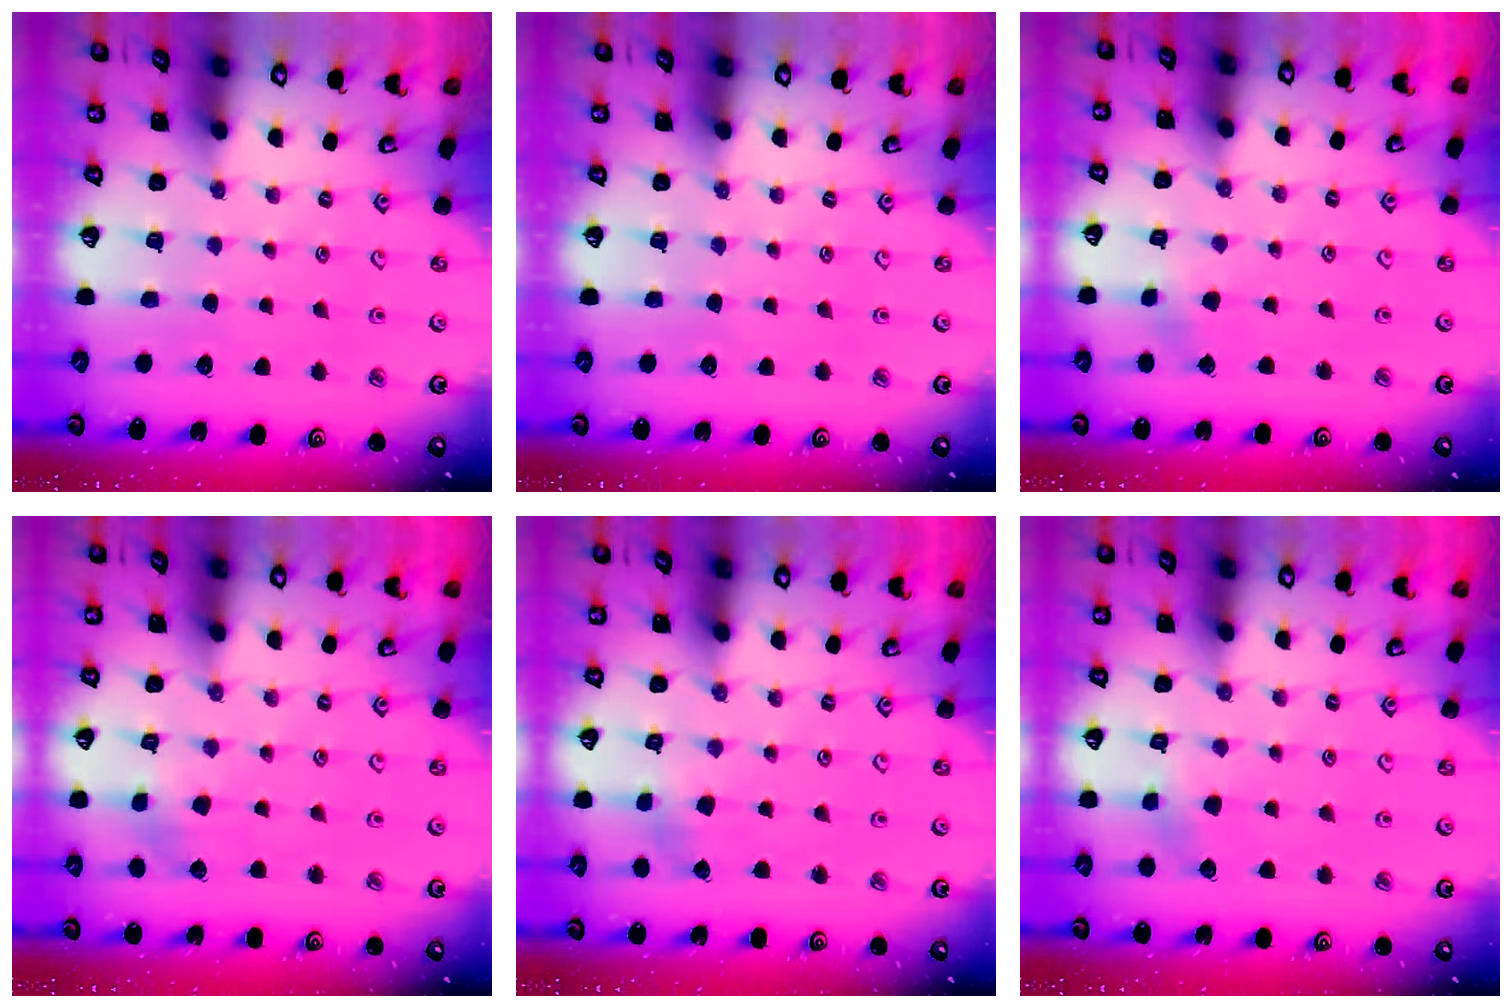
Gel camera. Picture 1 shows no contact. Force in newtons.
{"total": 0.0}
{"total": 2.8, "press": 2.8, "slide": 0.1}
{"total": 2.8, "press": 2.8, "slide": 0.1}
{"total": 2.0, "press": 2.0, "slide": 0.3}
{"total": 3.6, "press": 3.6, "slide": 0.4}